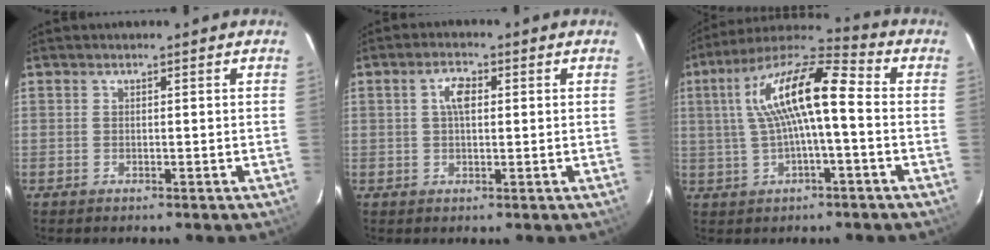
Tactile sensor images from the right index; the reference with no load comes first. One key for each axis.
{"total": 3.6, "fx": 0.8, "fy": 1.8, "fz": 3.1, "tx": -0.058, "ty": 0.011, "tz": 0.015}
{"total": 14.2, "fx": 0.9, "fy": 3.2, "fz": 13.8, "tx": -0.260, "ty": 0.027, "tz": 0.012}